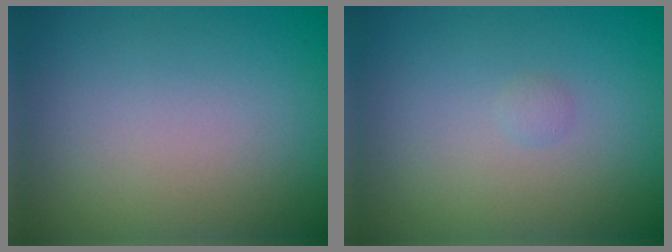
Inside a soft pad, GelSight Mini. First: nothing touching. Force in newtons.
{"total": 0.5, "press": 0.5, "slide": 0.0}